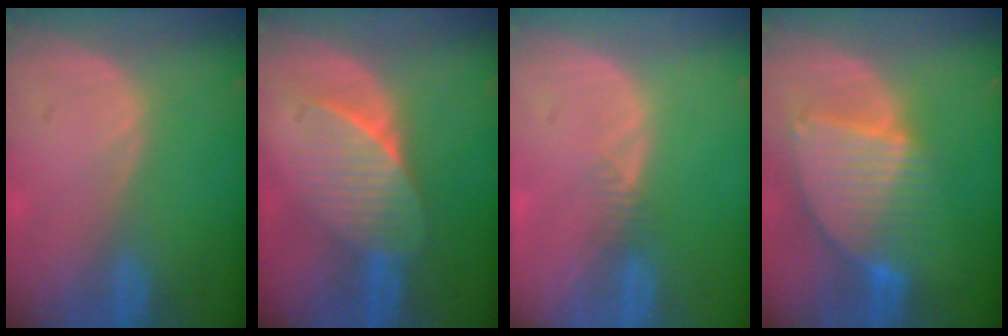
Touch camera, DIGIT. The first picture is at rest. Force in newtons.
{"total": 7.2, "press": 6.4, "slide": 3.3}
{"total": 1.2, "press": 1.0, "slide": 0.6}
{"total": 8.5, "press": 7.5, "slide": 4.1}